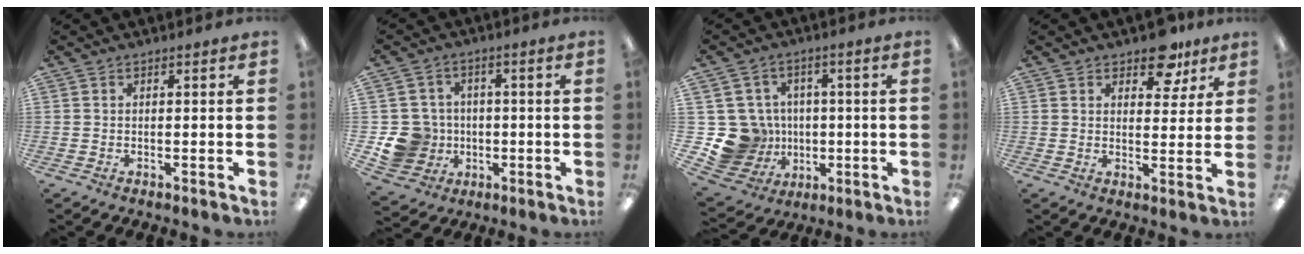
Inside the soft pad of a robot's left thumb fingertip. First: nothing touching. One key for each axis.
{"total": 9.9, "fx": -1.8, "fy": 9.5, "fz": 2.3, "tx": -0.066, "ty": 0.018, "tz": -0.020}
{"total": 13.8, "fx": -1.7, "fy": 13.1, "fz": 4.1, "tx": -0.111, "ty": 0.011, "tz": -0.009}
{"total": 8.8, "fx": 6.1, "fy": 4.6, "fz": 4.3, "tx": -0.045, "ty": -0.028, "tz": 0.106}